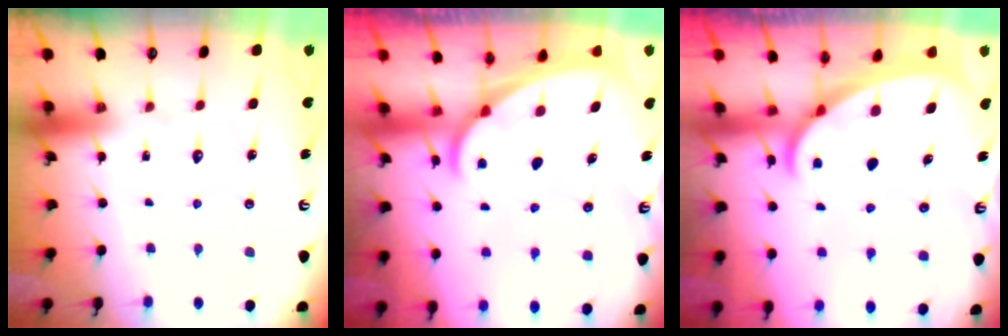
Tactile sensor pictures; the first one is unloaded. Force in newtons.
{"total": 1.2, "press": 1.2, "slide": 0.0}
{"total": 1.8, "press": 1.8, "slide": 0.2}